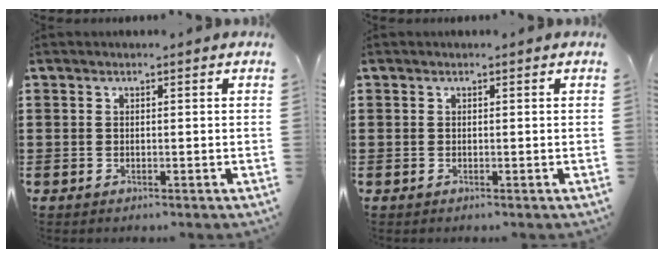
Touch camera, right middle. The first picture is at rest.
{"total": 0.0}